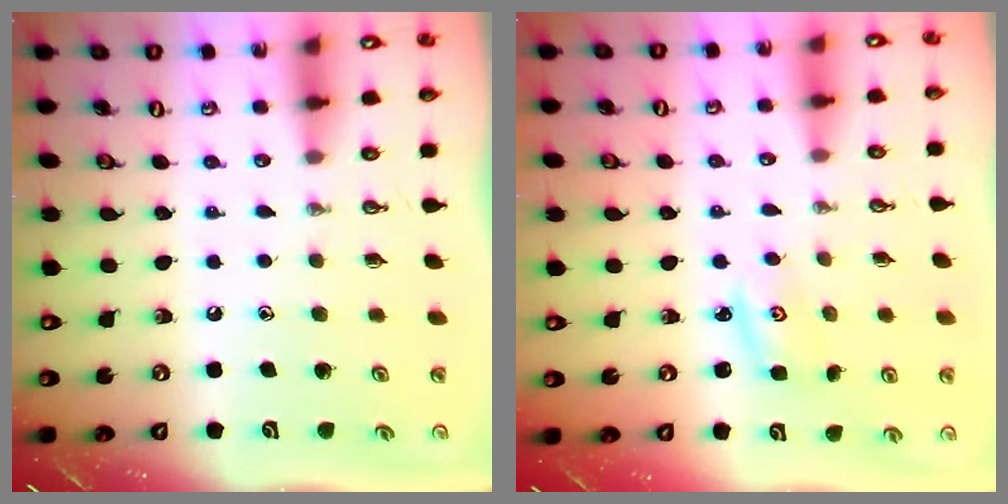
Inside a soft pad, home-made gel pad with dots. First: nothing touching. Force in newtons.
{"total": 2.3, "press": 2.3, "slide": 0.3}